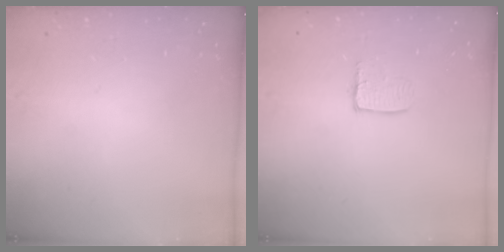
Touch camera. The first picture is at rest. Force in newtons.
{"total": 5.0, "press": 5.0, "slide": 0.4}